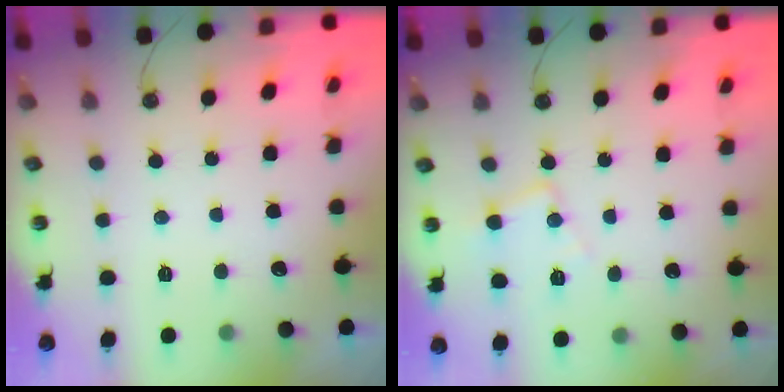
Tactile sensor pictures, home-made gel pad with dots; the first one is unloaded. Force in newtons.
{"total": 9.2, "press": 9.2, "slide": 0.7}